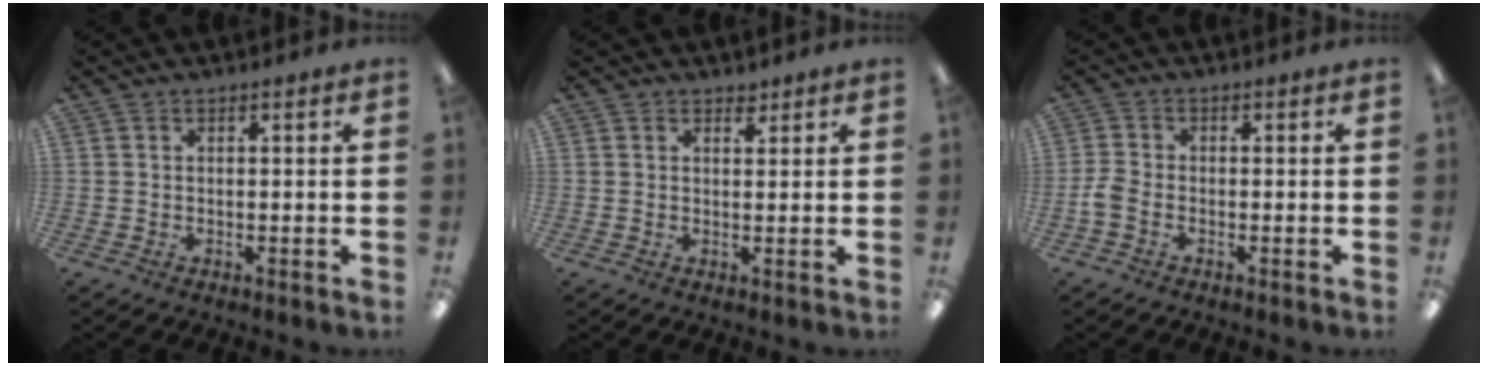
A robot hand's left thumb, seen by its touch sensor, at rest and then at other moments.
{"total": 1.8, "force": [1.5, 0.9, 0.5], "torque": [-0.003, -0.004, 0.027]}
{"total": 2.8, "force": [-1.0, 1.6, 2.0], "torque": [-0.047, 0.001, -0.020]}